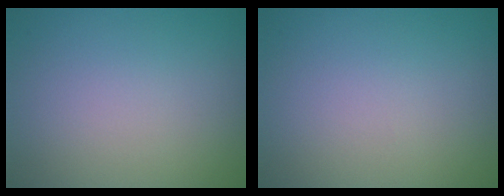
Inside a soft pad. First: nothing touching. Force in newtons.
{"total": 0.0}